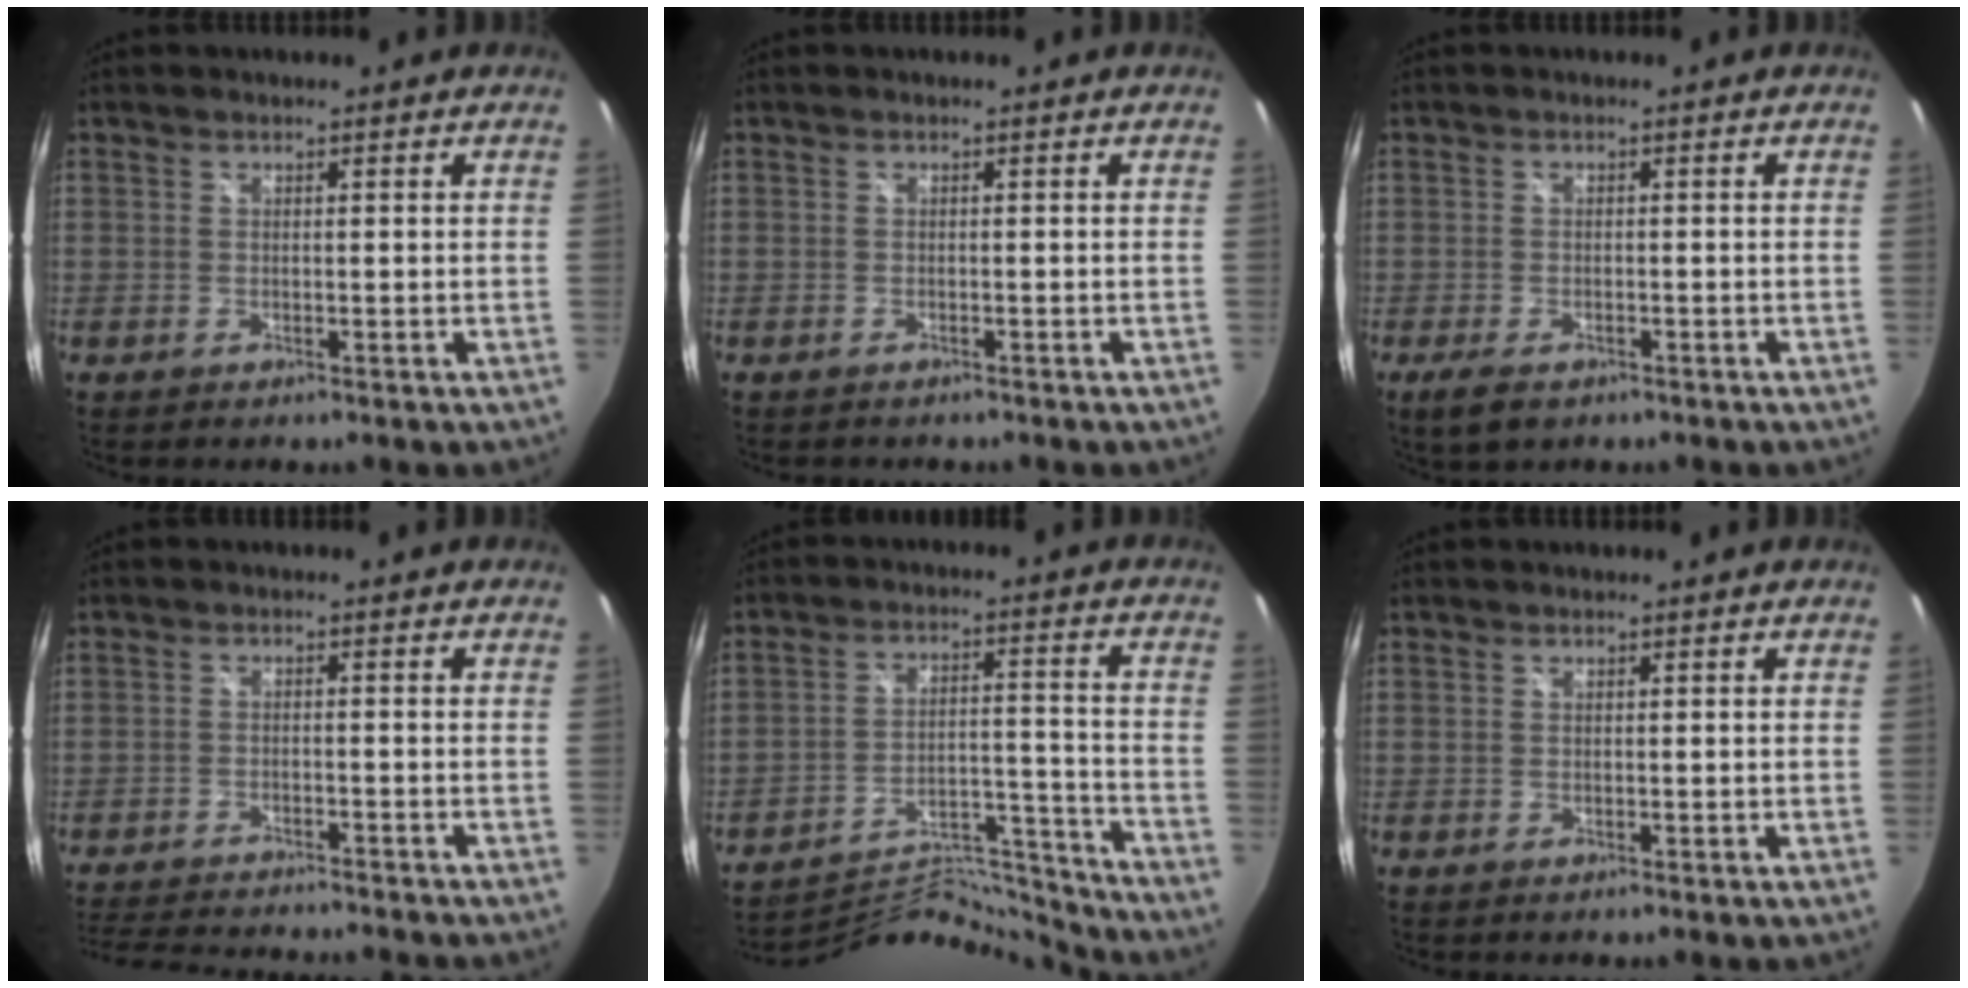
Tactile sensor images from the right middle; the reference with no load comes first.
{"total": 1.2, "force": [-1.1, 0.5, 0.1], "torque": [-0.008, -0.002, -0.014]}
{"total": 4.3, "force": [-2.7, 2.2, 2.5], "torque": [-0.060, -0.014, -0.047]}
{"total": 12.1, "force": [-11.0, 1.7, 4.6], "torque": [-0.109, -0.014, -0.172]}
{"total": 15.3, "force": [-15.3, 0.6, 1.0], "torque": [-0.025, 0.032, -0.236]}
{"total": 0.0}